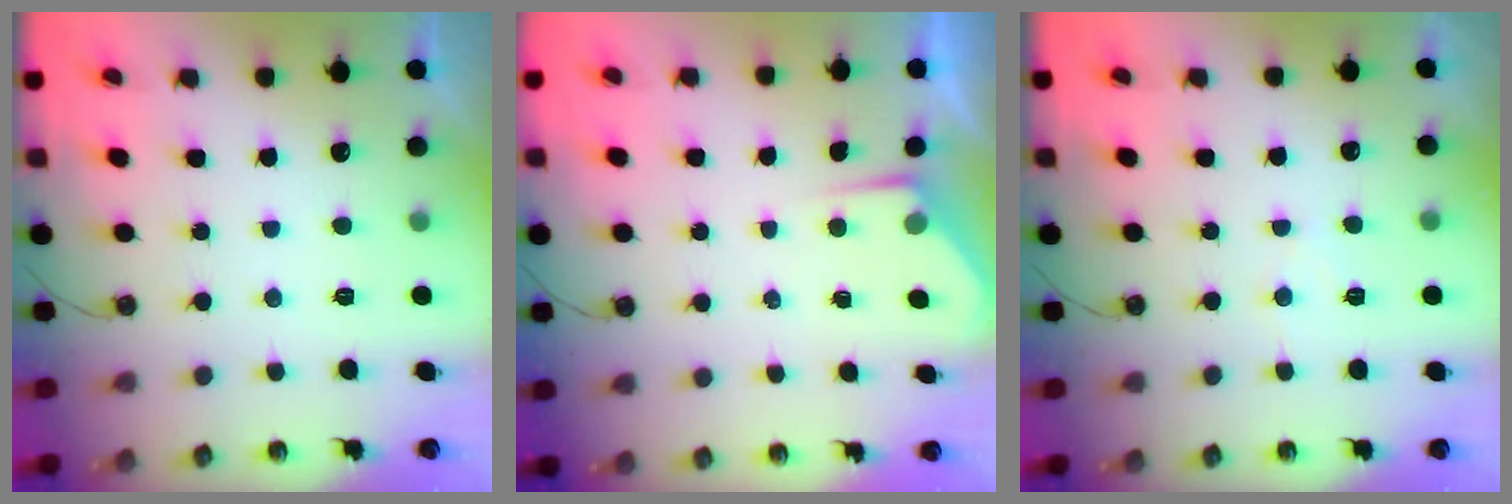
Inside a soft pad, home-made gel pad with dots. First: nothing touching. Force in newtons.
{"total": 3.6, "press": 3.6, "slide": 0.5}
{"total": 4.6, "press": 4.6, "slide": 0.6}